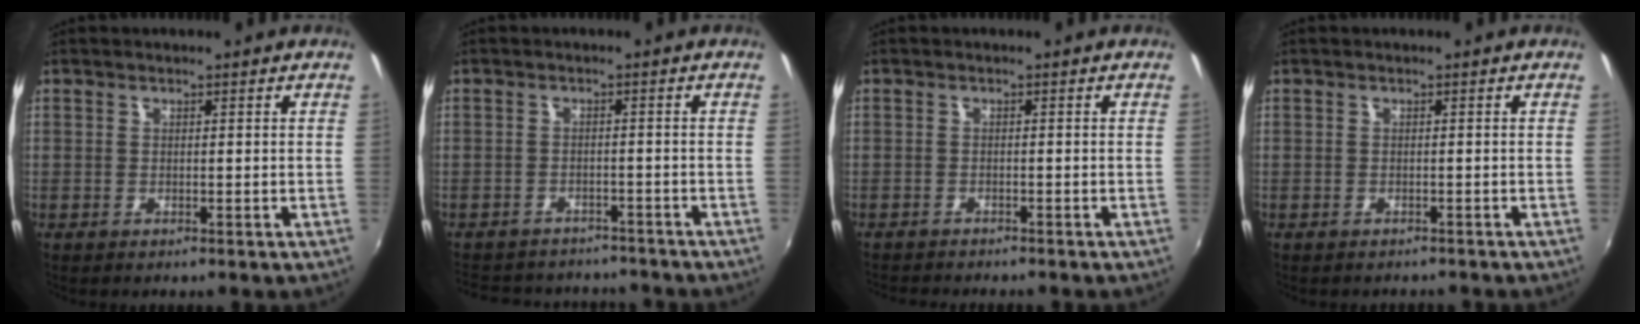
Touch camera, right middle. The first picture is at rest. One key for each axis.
{"total": 13.7, "fx": -11.9, "fy": 5.2, "fz": 4.3, "tx": -0.105, "ty": 0.008, "tz": -0.163}
{"total": 3.7, "fx": -3.5, "fy": 0.4, "fz": 0.9, "tx": -0.032, "ty": -0.018, "tz": -0.060}
{"total": 2.1, "fx": -1.9, "fy": 0.7, "fz": 0.5, "tx": -0.015, "ty": -0.013, "tz": -0.024}